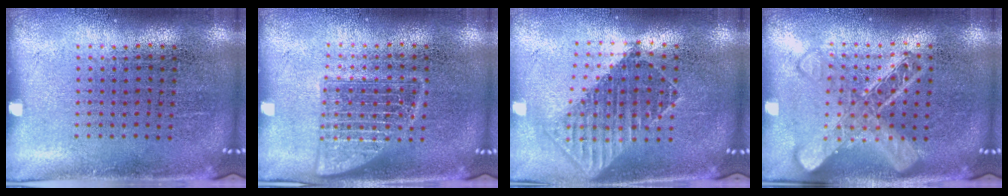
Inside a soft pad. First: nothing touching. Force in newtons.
{"total": 2.5, "press": 2.5, "slide": 0.3}
{"total": 1.7, "press": 1.4, "slide": 1.1}
{"total": 2.4, "press": 2.4, "slide": 0.4}